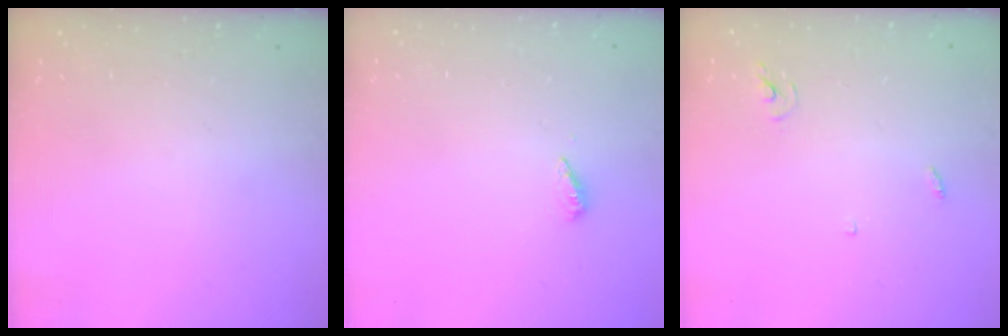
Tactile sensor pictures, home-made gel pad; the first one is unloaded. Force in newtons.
{"total": 3.5, "press": 3.5, "slide": 0.3}
{"total": 3.0, "press": 3.0, "slide": 0.2}